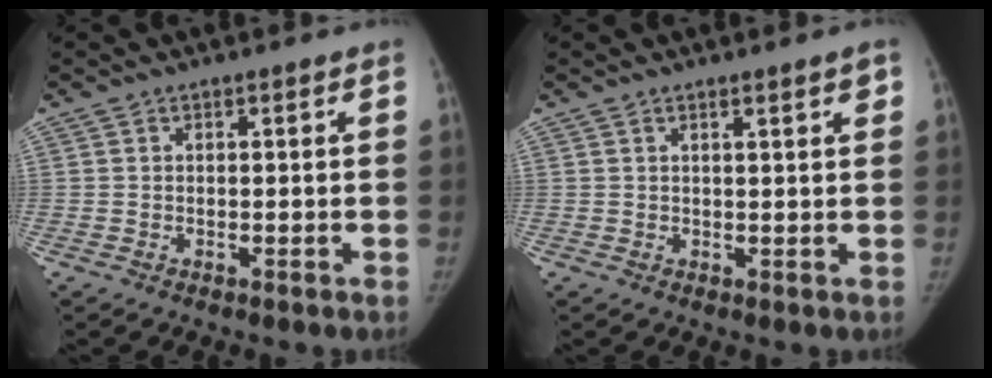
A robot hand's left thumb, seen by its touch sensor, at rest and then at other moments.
{"total": 2.3, "force": [1.4, 0.2, 1.8], "torque": [-0.025, -0.006, 0.019]}